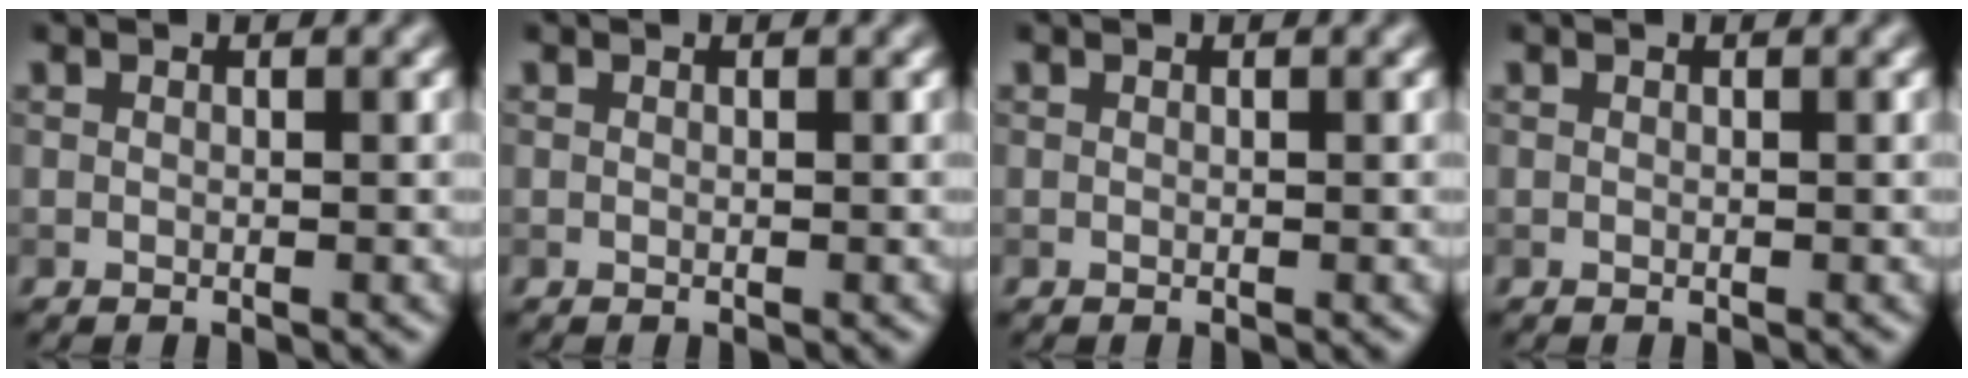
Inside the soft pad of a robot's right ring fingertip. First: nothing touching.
{"total": 0.0}
{"total": 0.0}
{"total": 0.0}